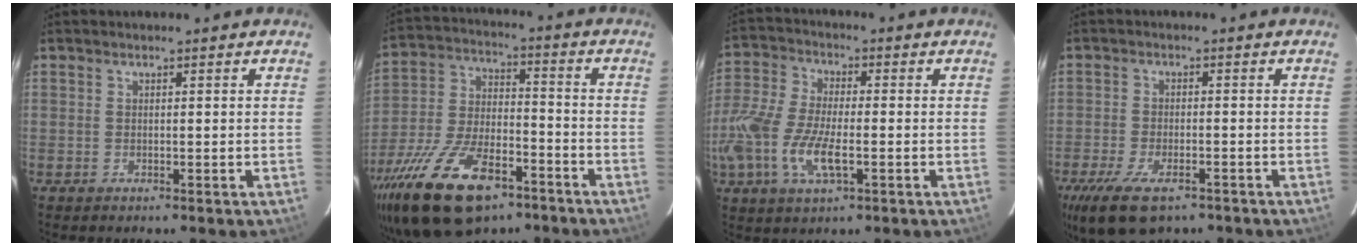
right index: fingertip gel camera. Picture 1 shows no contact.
{"total": 22.3, "force": [-13.9, 10.2, 14.1], "torque": [-0.292, -0.024, -0.234]}
{"total": 14.7, "force": [-4.4, 6.0, 12.6], "torque": [-0.282, -0.012, -0.090]}
{"total": 12.1, "force": [-8.1, 5.2, 7.4], "torque": [-0.173, -0.035, -0.137]}